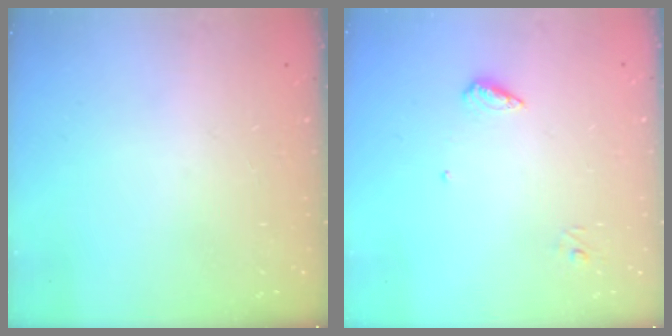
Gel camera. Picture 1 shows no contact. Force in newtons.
{"total": 6.0, "press": 6.0, "slide": 0.6}